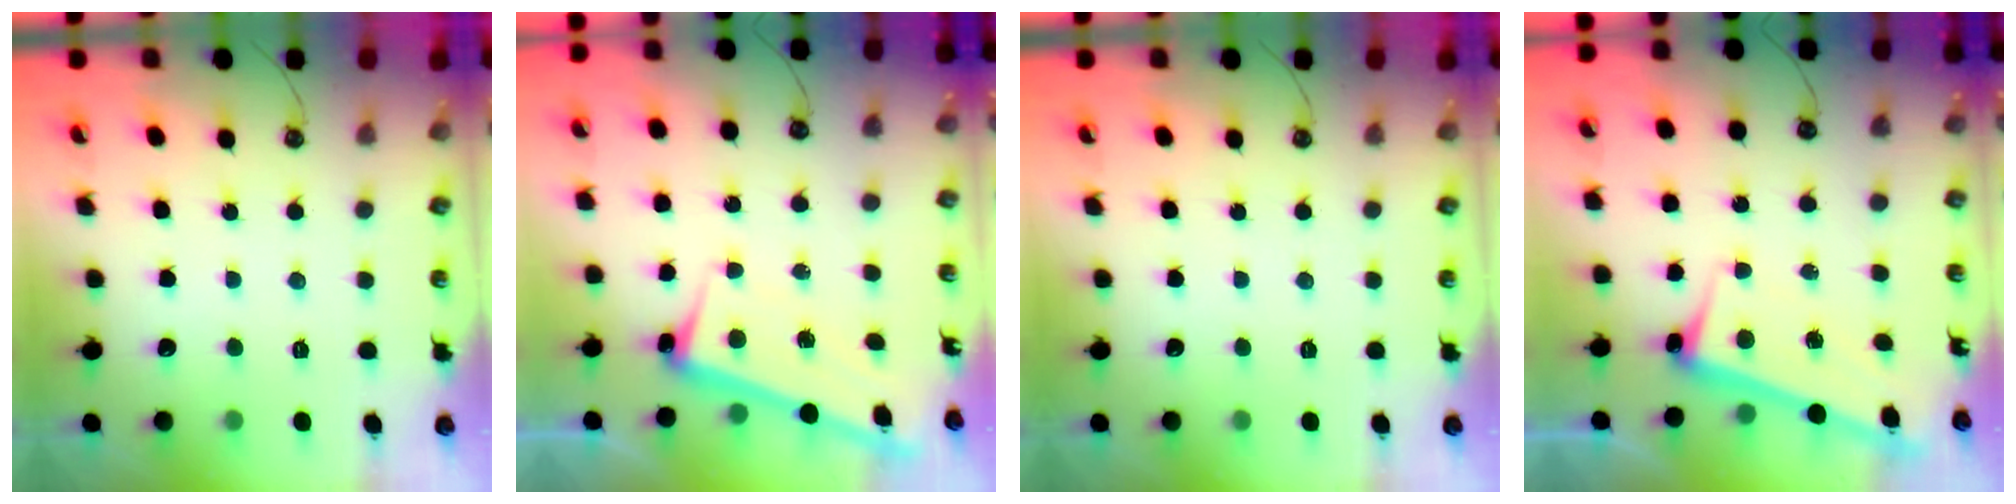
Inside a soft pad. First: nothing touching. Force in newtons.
{"total": 2.4, "press": 2.3, "slide": 0.9}
{"total": 0.0}
{"total": 2.8, "press": 2.6, "slide": 1.0}